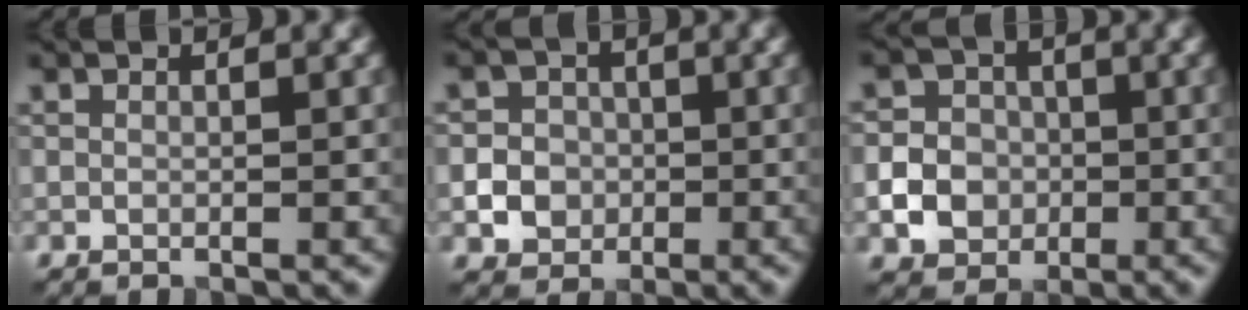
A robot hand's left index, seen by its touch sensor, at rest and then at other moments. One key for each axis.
{"total": 4.4, "fx": -0.9, "fy": 4.1, "fz": 1.4, "tx": -0.006, "ty": 0.012, "tz": -0.029}
{"total": 4.3, "fx": -1.1, "fy": 3.8, "fz": 1.8, "tx": -0.026, "ty": 0.004, "tz": -0.026}